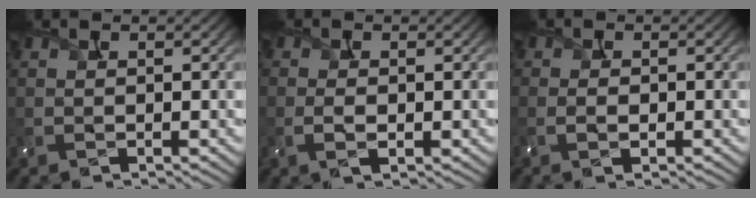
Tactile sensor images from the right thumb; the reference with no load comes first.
{"total": 2.1, "force": [-0.6, 0.9, 1.8], "torque": [-0.039, -0.003, -0.010]}
{"total": 1.8, "force": [-0.7, 0.6, 1.6], "torque": [-0.031, -0.002, -0.011]}